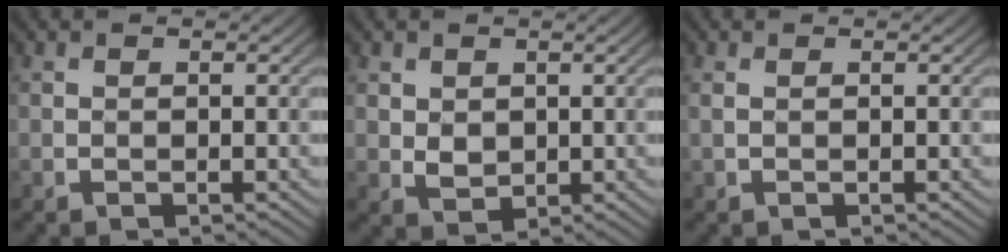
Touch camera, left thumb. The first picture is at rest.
{"total": 2.8, "force": [0.5, 2.2, 1.6], "torque": [-0.056, -0.002, 0.006]}
{"total": 0.8, "force": [0.2, 0.4, 0.6], "torque": [-0.019, 0.000, 0.006]}